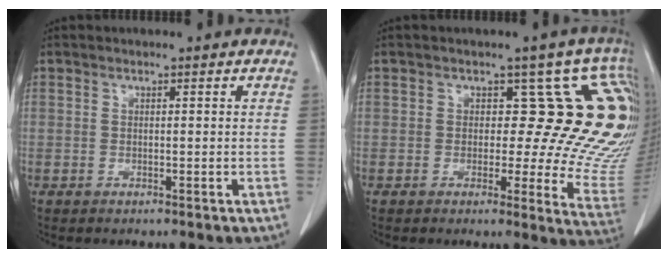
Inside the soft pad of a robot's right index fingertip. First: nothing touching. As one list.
[{"total": 13.4, "force": [6.5, 6.4, 9.8], "torque": [-0.101, -0.023, 0.035]}]